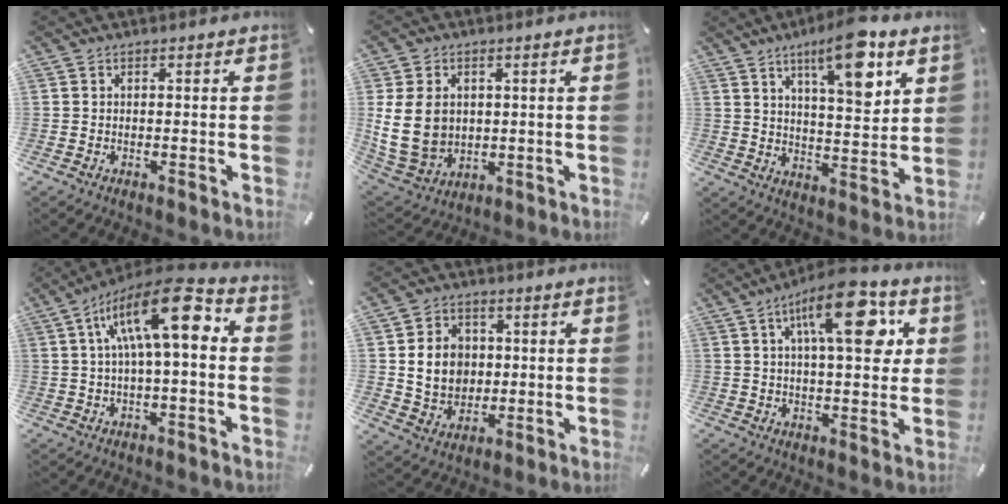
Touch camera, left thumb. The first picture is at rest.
{"total": 12.2, "force": [1.6, 9.9, 6.9], "torque": [-0.151, -0.001, 0.029]}
{"total": 12.7, "force": [7.9, 3.8, 9.3], "torque": [-0.137, -0.045, 0.130]}
{"total": 17.3, "force": [4.2, 6.3, 15.5], "torque": [-0.264, -0.011, 0.063]}
{"total": 9.4, "force": [1.1, 8.3, 4.3], "torque": [-0.076, 0.008, 0.023]}
{"total": 16.7, "force": [6.8, 6.3, 13.9], "torque": [-0.204, -0.018, 0.103]}